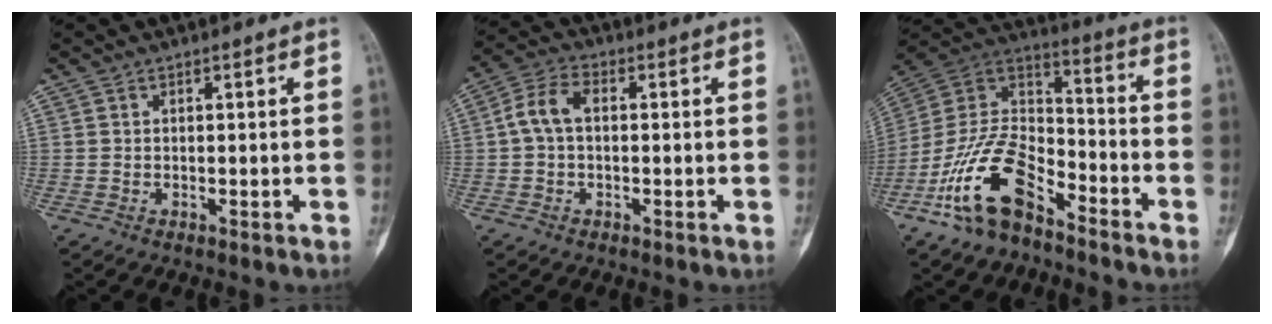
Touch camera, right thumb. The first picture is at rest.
{"total": 6.0, "force": [0.2, 3.7, 4.7], "torque": [-0.092, 0.019, -0.005]}
{"total": 17.3, "force": [-10.4, 8.7, 10.8], "torque": [-0.188, 0.079, -0.202]}